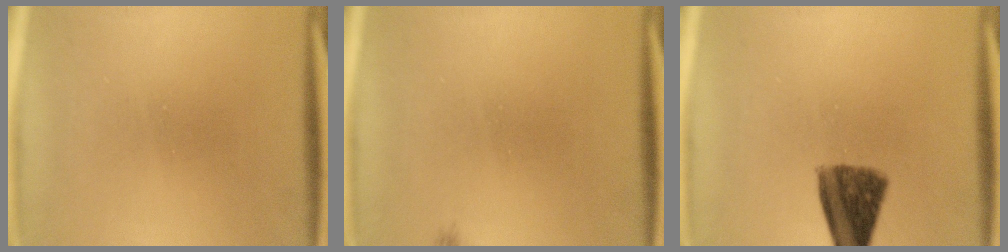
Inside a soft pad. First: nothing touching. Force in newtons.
{"total": 0.6}
{"total": 8.2}